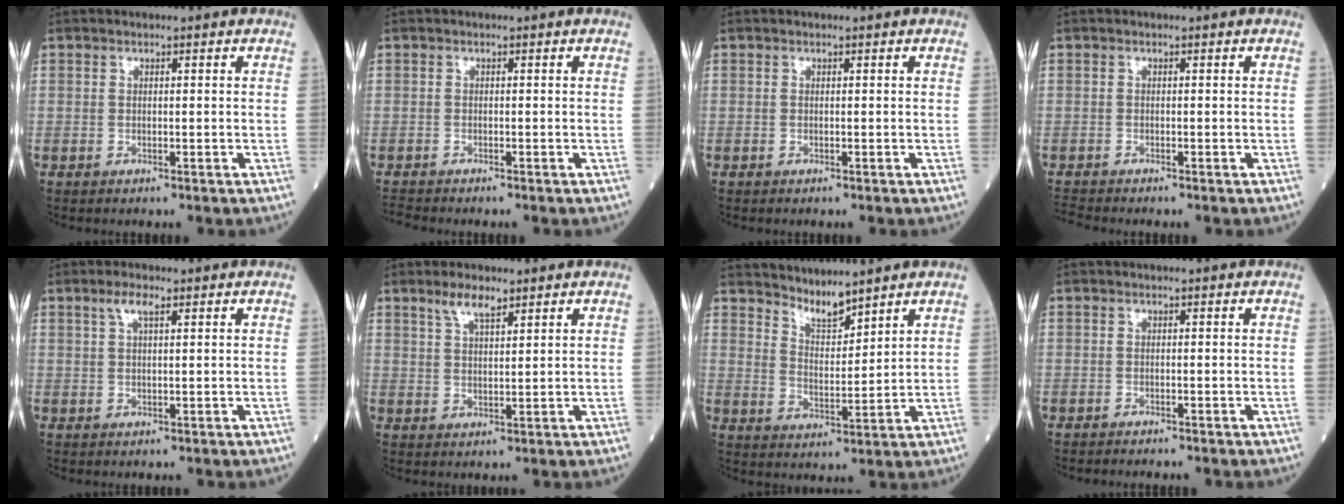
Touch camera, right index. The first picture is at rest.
{"total": 1.1, "force": [-1.0, -0.3, -0.3], "torque": [-0.001, -0.009, -0.019]}
{"total": 0.0}
{"total": 1.3, "force": [-1.2, -0.5, -0.2], "torque": [-0.003, -0.011, -0.023]}
{"total": 2.6, "force": [1.5, 0.4, 2.0], "torque": [-0.046, 0.008, 0.031]}
{"total": 4.0, "force": [2.9, 0.8, 2.5], "torque": [-0.054, 0.005, 0.059]}
{"total": 4.8, "force": [4.6, 0.3, 1.2], "torque": [-0.031, -0.001, 0.097]}
{"total": 1.3, "force": [-1.2, -0.1, 0.5], "torque": [-0.009, 0.000, -0.013]}